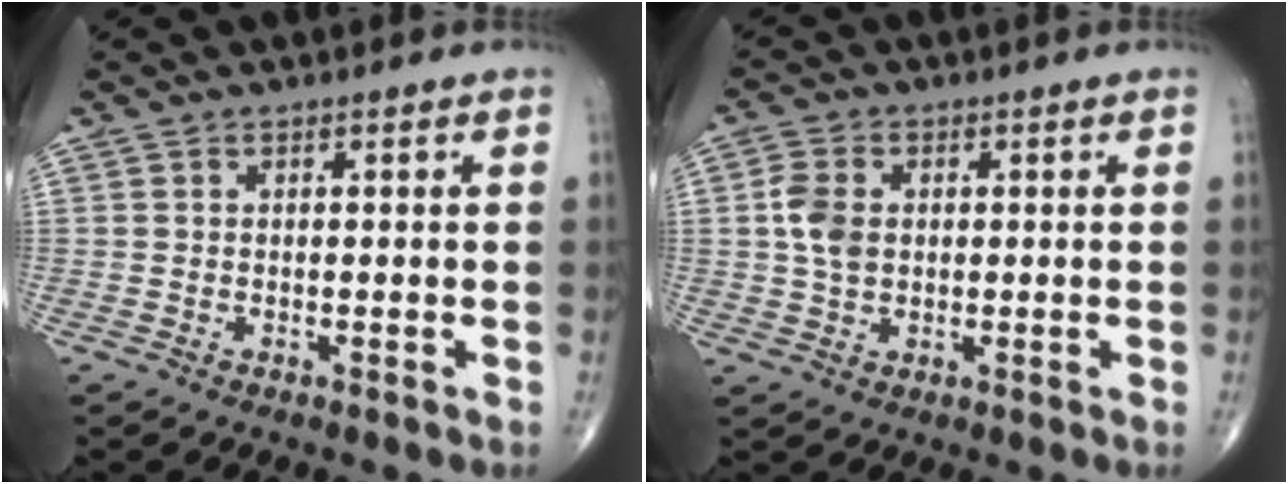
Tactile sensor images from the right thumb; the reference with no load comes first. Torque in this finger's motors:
{"motor_torque": [0.95, 0.75, 0.90, 0.30, 0.04]}